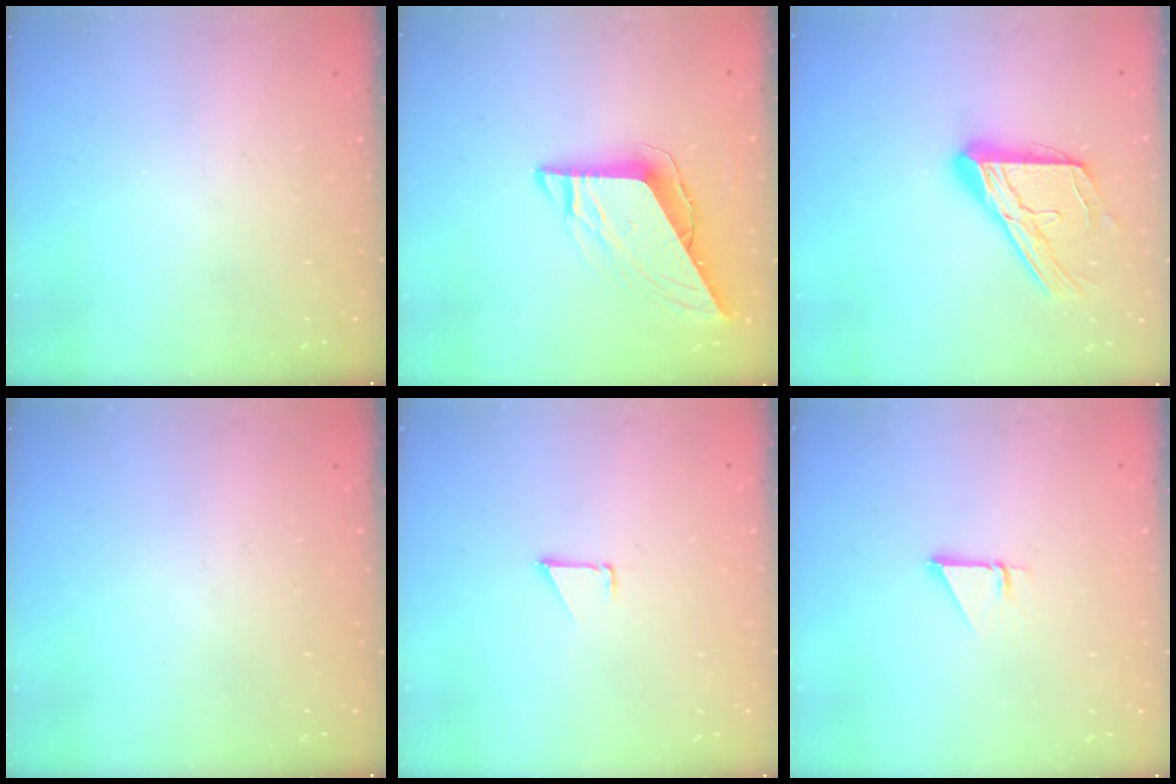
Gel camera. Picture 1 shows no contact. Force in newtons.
{"total": 9.8, "press": 9.7, "slide": 1.1}
{"total": 17.1, "press": 17.0, "slide": 1.6}
{"total": 0.0}
{"total": 0.7, "press": 0.7, "slide": 0.1}
{"total": 1.0, "press": 1.0, "slide": 0.1}